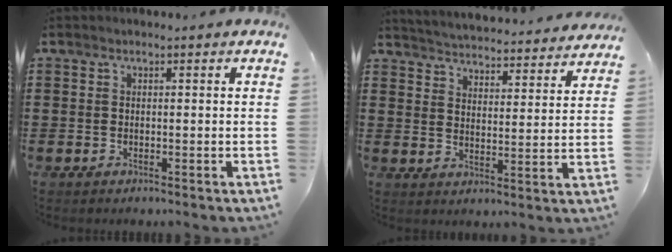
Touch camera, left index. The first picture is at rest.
{"total": 4.0, "force": [4.0, -0.5, -0.1], "torque": [-0.022, -0.038, 0.064]}